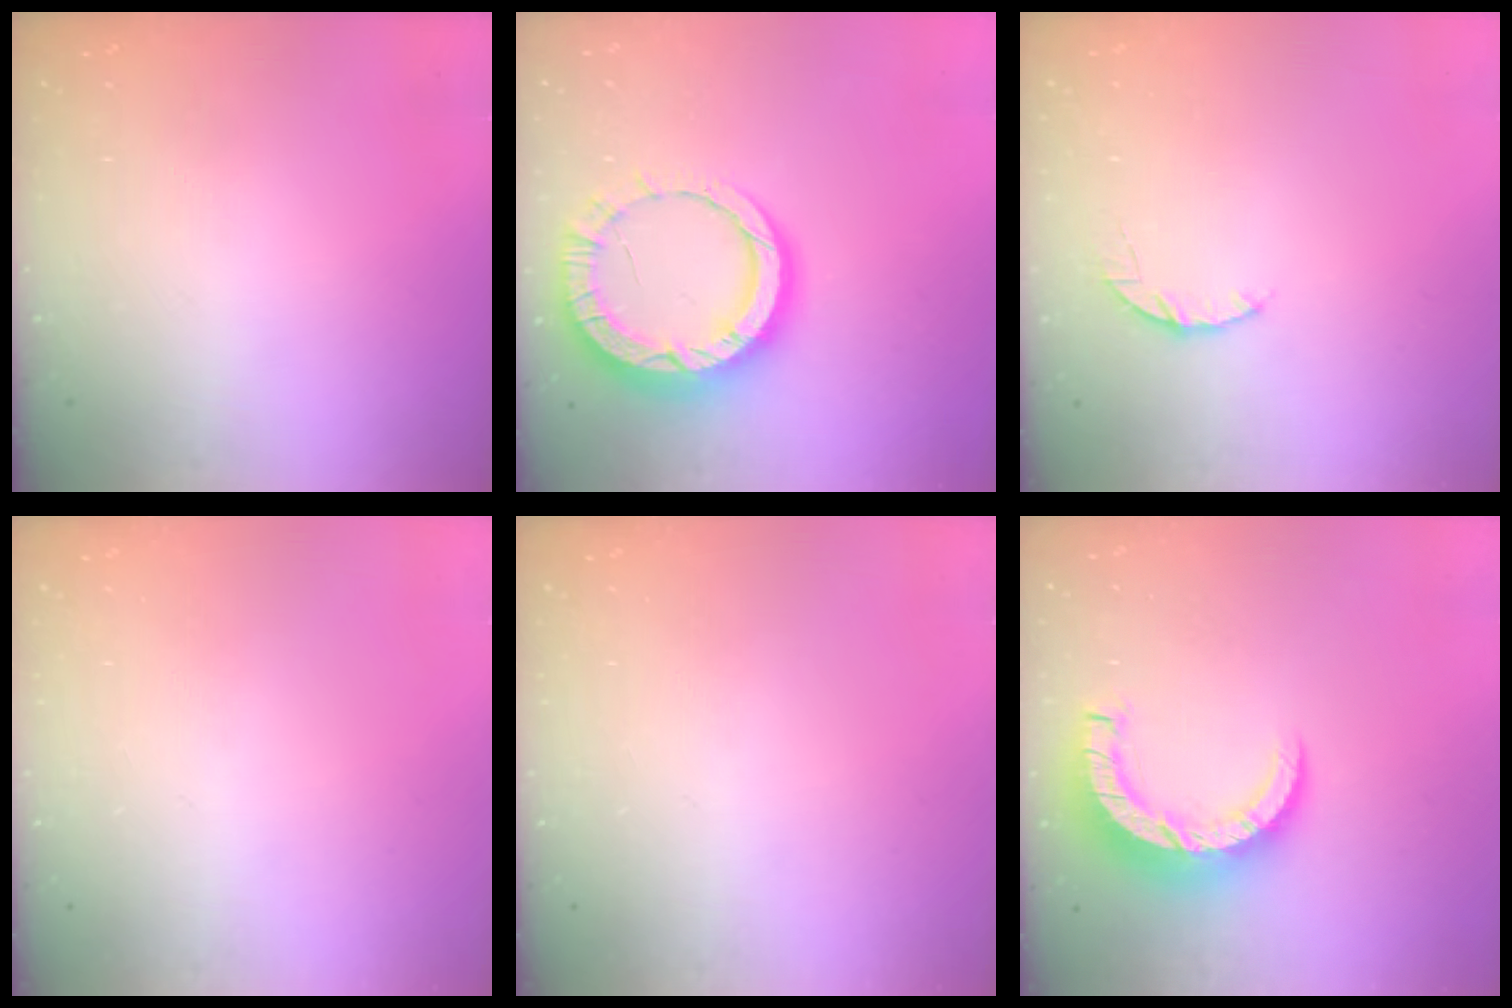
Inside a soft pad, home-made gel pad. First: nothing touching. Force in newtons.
{"total": 13.4, "press": 13.3, "slide": 1.4}
{"total": 3.1, "press": 3.1, "slide": 0.3}
{"total": 0.0}
{"total": 0.0}
{"total": 8.9, "press": 8.9, "slide": 0.9}